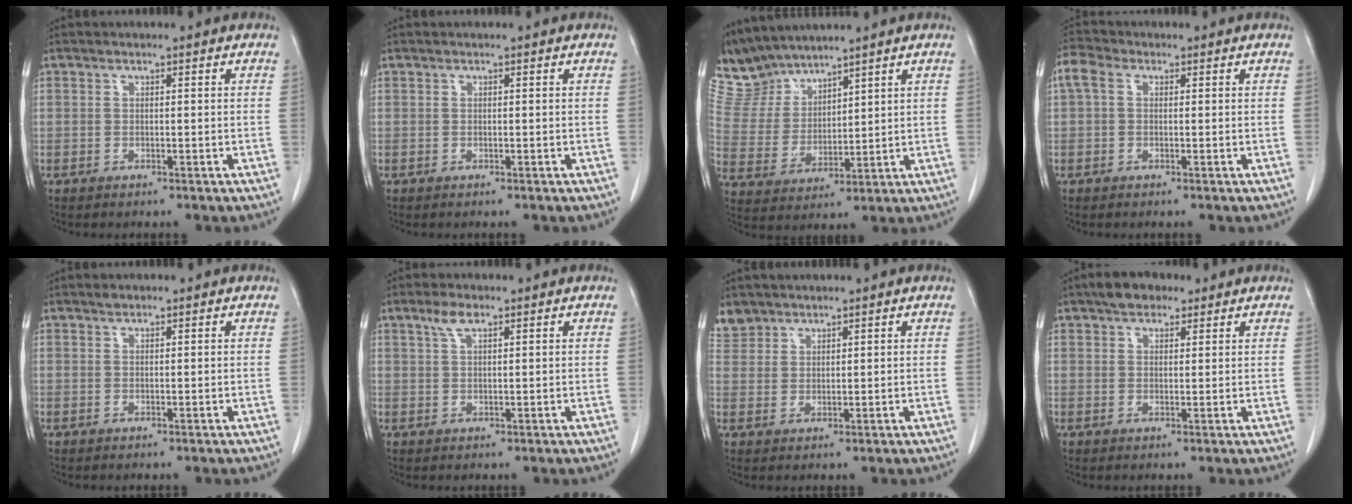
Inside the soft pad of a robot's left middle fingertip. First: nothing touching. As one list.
[{"total": 0.0}, {"total": 7.9, "force": [7.8, 1.4, 0.3], "torque": [-0.029, 0.014, 0.180]}, {"total": 3.4, "force": [1.0, 2.3, 2.3], "torque": [-0.062, 0.026, 0.019]}, {"total": 0.6, "force": [0.6, 0.2, 0.2], "torque": [-0.008, 0.001, 0.011]}, {"total": 2.7, "force": [1.7, 0.8, 1.9], "torque": [-0.045, 0.007, 0.038]}, {"total": 3.3, "force": [2.9, 1.6, -0.1], "torque": [0.007, 0.009, 0.058]}, {"total": 4.5, "force": [3.2, 2.2, 2.2], "torque": [-0.041, 0.016, 0.056]}]